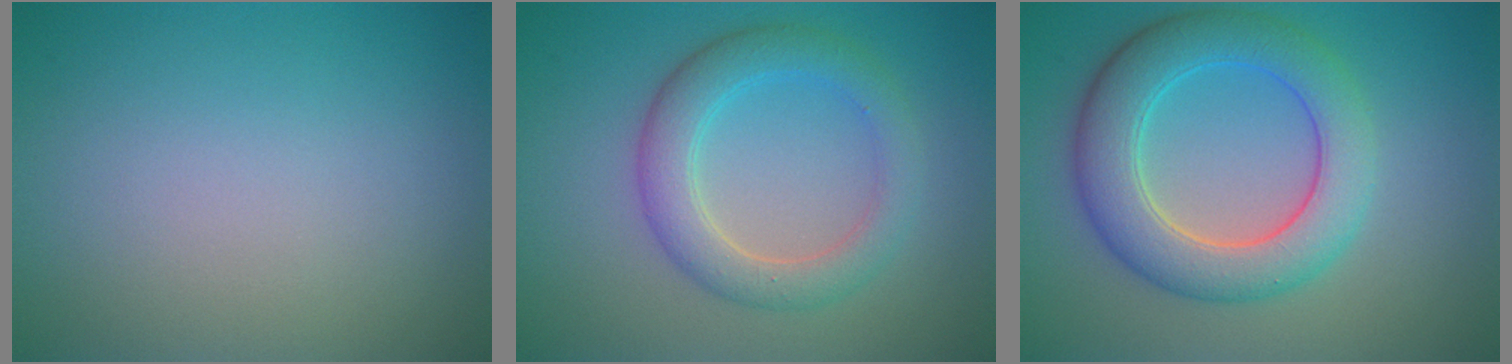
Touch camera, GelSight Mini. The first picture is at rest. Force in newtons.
{"total": 4.2, "press": 4.2, "slide": 0.3}
{"total": 6.7, "press": 6.7, "slide": 0.3}